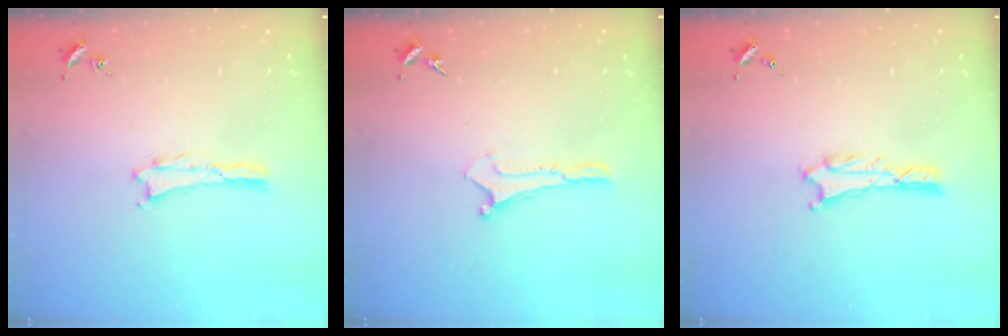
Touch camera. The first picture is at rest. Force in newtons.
{"total": 0.0}
{"total": 1.3, "press": 1.3, "slide": 0.3}